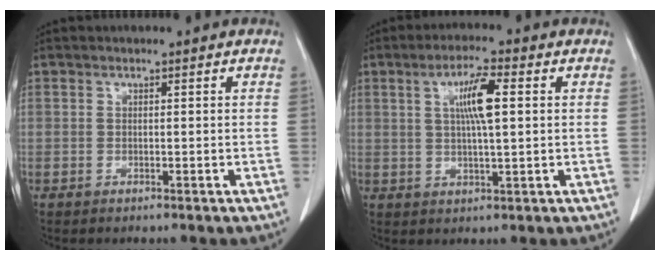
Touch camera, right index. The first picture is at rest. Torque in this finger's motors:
{"motor_torque": [0.25, 0.05, 0.19, 0.08]}